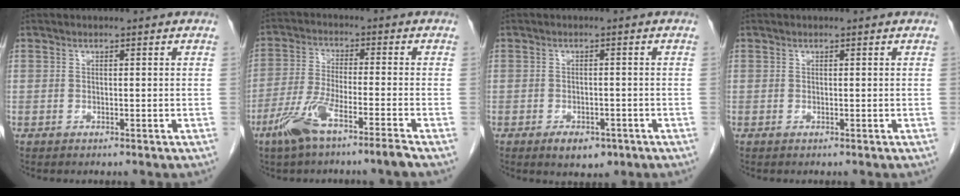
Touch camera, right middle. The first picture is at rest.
{"total": 8.2, "force": [-5.4, 0.1, 6.2], "torque": [-0.126, -0.012, -0.106]}
{"total": 4.3, "force": [-2.7, 2.4, 2.5], "torque": [-0.034, 0.000, -0.030]}
{"total": 0.0}